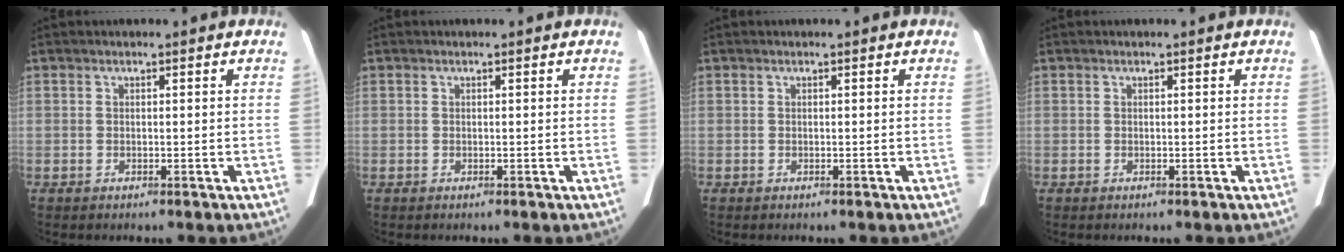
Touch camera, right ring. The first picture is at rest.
{"total": 0.0}
{"total": 0.0}
{"total": 0.0}